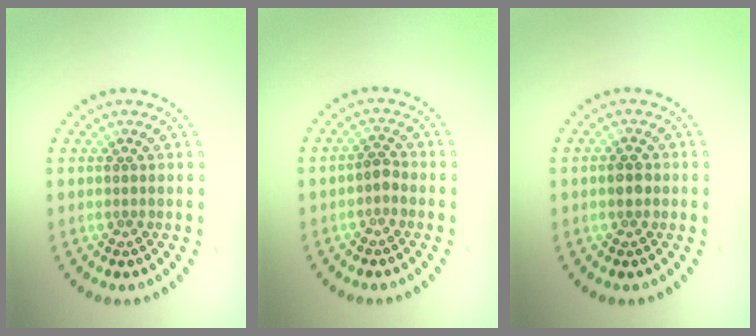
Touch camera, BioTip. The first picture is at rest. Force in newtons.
{"total": 1.2, "press": 1.0, "slide": 0.6}
{"total": 1.5, "press": 1.5, "slide": 0.1}